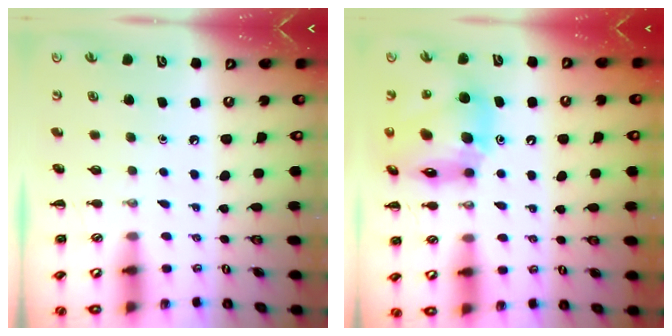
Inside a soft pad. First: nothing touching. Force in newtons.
{"total": 16.3, "press": 15.5, "slide": 5.0}